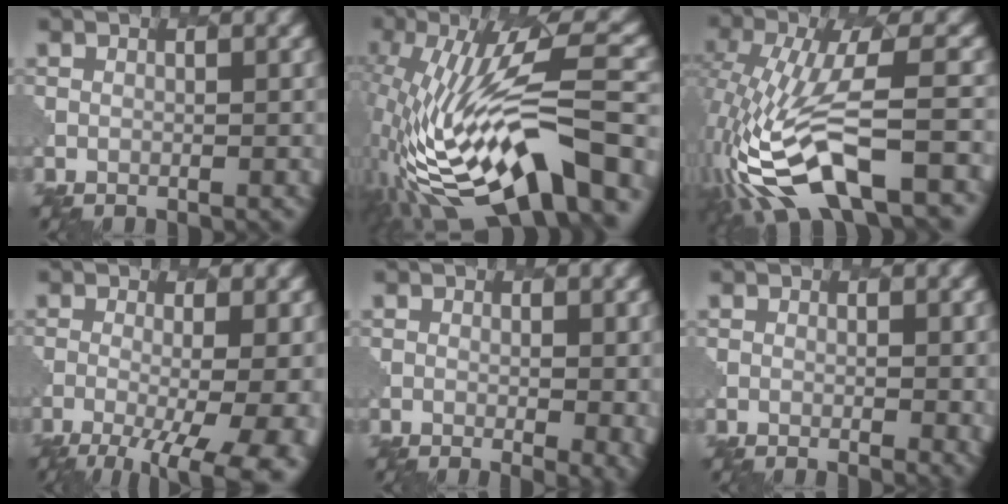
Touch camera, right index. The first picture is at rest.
{"total": 13.4, "force": [-3.7, 4.0, 12.3], "torque": [-0.221, 0.017, -0.050]}
{"total": 10.2, "force": [-4.8, 3.1, 8.4], "torque": [-0.181, -0.001, -0.086]}
{"total": 10.5, "force": [-3.5, 4.7, 8.7], "torque": [-0.115, -0.017, -0.037]}
{"total": 4.9, "force": [-0.4, 2.0, 4.5], "torque": [-0.025, -0.003, -0.001]}
{"total": 2.2, "force": [0.1, 0.7, 2.1], "torque": [-0.022, -0.002, 0.006]}